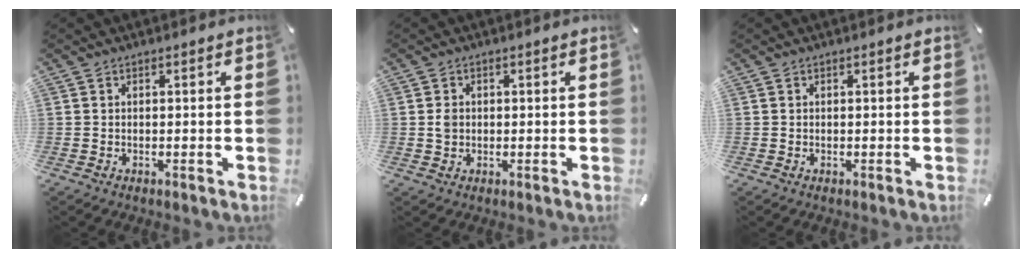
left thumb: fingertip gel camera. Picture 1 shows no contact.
{"total": 2.0, "force": [0.2, 1.8, 0.8], "torque": [-0.010, 0.004, -0.001]}
{"total": 0.0}